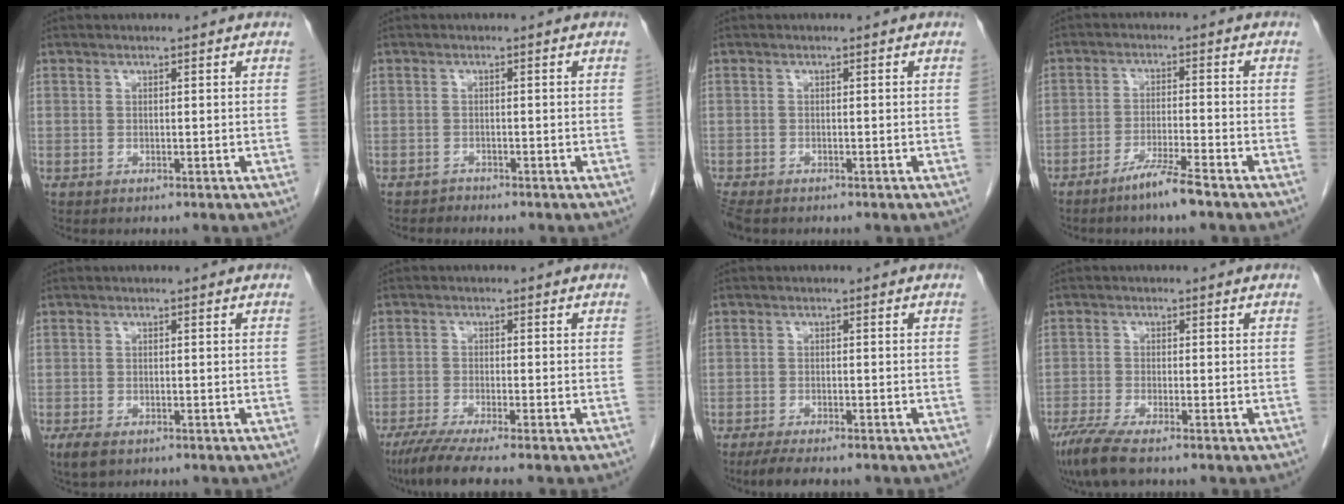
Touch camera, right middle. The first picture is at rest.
{"total": 0.8, "force": [-0.8, 0.1, -0.4], "torque": [0.004, -0.003, -0.013]}
{"total": 3.2, "force": [-2.6, 1.2, 1.5], "torque": [-0.036, -0.010, -0.046]}
{"total": 5.1, "force": [-3.9, -0.3, 3.3], "torque": [-0.061, -0.009, -0.075]}
{"total": 2.7, "force": [-1.6, 1.3, 1.7], "torque": [-0.038, -0.005, -0.022]}
{"total": 6.6, "force": [-5.2, -0.4, 4.1], "torque": [-0.065, -0.019, -0.088]}
{"total": 5.7, "force": [-4.7, 1.3, 3.0], "torque": [-0.046, -0.010, -0.070]}
{"total": 5.8, "force": [-4.2, 0.5, 3.9], "torque": [-0.073, -0.015, -0.075]}